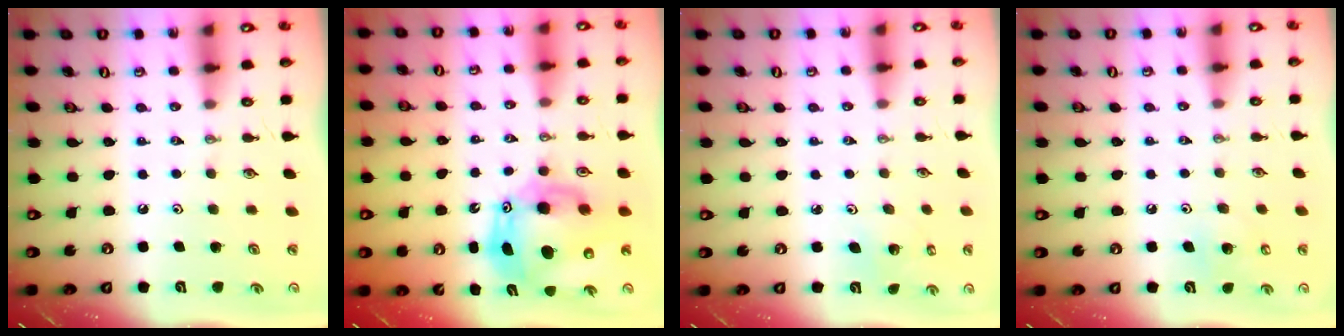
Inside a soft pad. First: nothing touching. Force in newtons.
{"total": 14.4, "press": 14.2, "slide": 2.3}
{"total": 2.3, "press": 2.3, "slide": 0.2}
{"total": 8.0, "press": 8.0, "slide": 0.4}